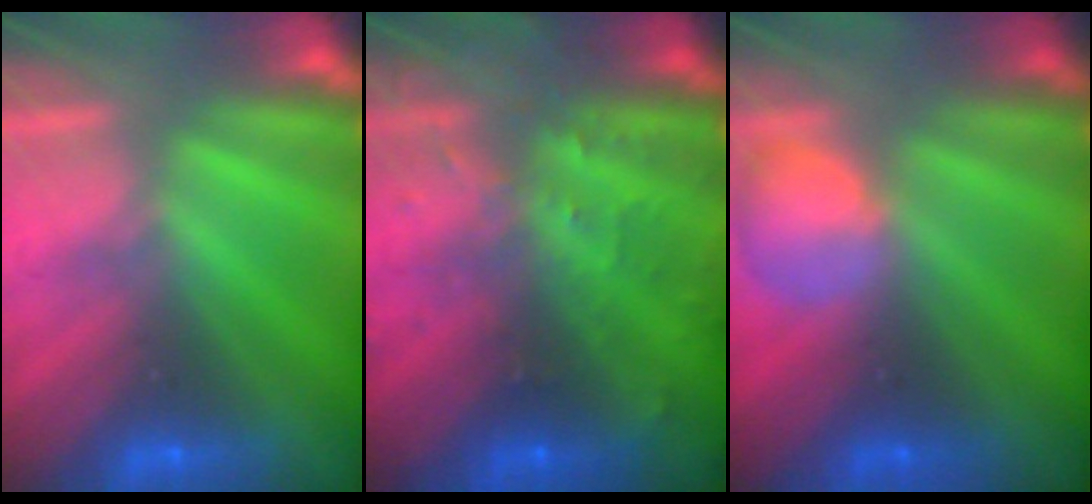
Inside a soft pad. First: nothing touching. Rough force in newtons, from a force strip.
{"total": 7.3}
{"total": 2.4}